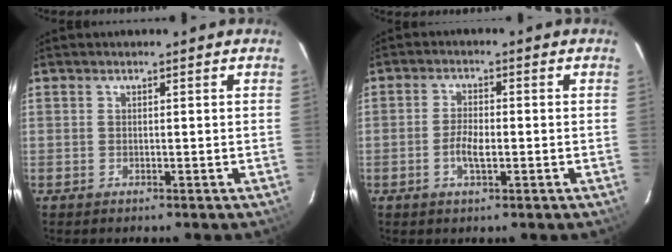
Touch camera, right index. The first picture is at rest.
{"total": 3.6, "force": [-1.1, 1.3, 3.2], "torque": [-0.065, -0.001, -0.021]}